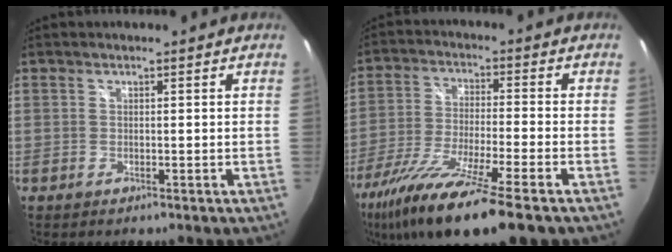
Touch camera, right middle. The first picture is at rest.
{"total": 18.5, "force": [-12.9, 1.7, 13.1], "torque": [-0.262, -0.061, -0.230]}